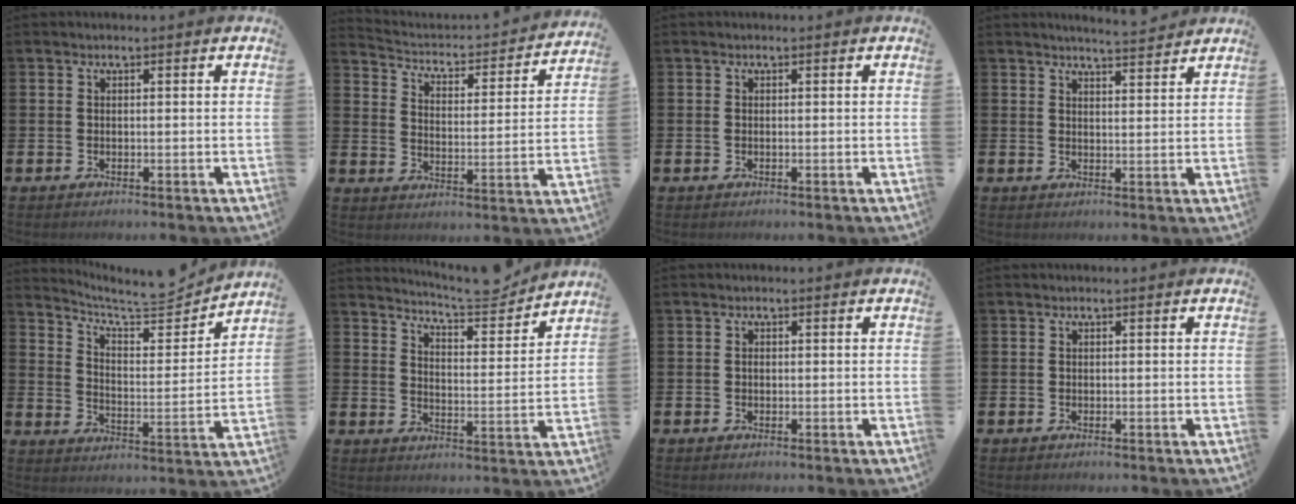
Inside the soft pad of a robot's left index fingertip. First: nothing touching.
{"total": 3.6, "force": [3.3, 1.3, 0.7], "torque": [-0.043, -0.036, 0.047]}
{"total": 0.0}
{"total": 4.2, "force": [4.1, -0.3, 0.3], "torque": [-0.013, -0.024, 0.074]}
{"total": 7.4, "force": [7.0, 1.4, 2.2], "torque": [-0.060, -0.057, 0.117]}
{"total": 6.6, "force": [6.5, 0.2, 1.2], "torque": [-0.035, -0.047, 0.112]}
{"total": 0.6, "force": [0.0, 0.4, 0.4], "torque": [-0.011, 0.003, -0.001]}
{"total": 0.0}